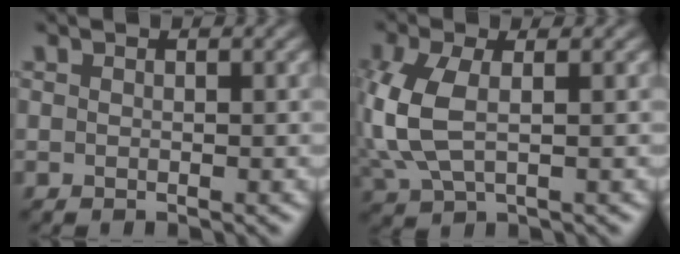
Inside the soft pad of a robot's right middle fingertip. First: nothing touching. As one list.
[{"total": 6.0, "force": [0.1, 3.3, 5.0], "torque": [-0.141, 0.001, 0.002]}]